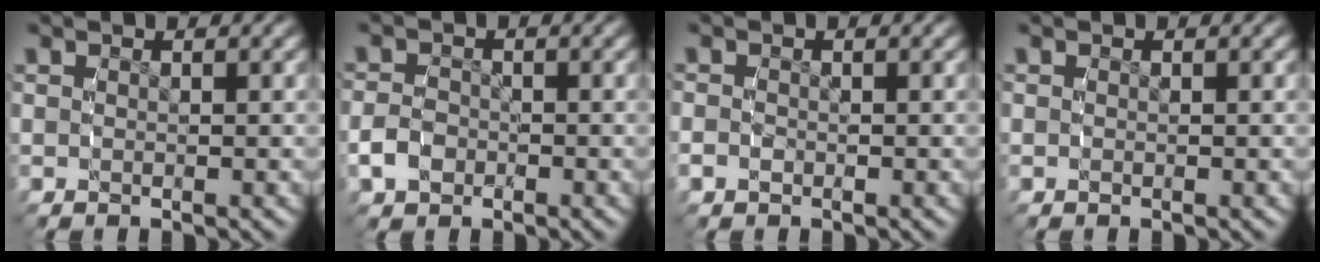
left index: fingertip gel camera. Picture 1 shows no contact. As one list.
[{"total": 2.2, "force": [-1.3, 1.7, 0.5], "torque": [-0.019, -0.002, -0.026]}, {"total": 1.6, "force": [-0.8, 1.4, 0.3], "torque": [-0.023, -0.009, -0.011]}, {"total": 0.8, "force": [-0.2, 0.7, 0.4], "torque": [-0.016, -0.004, -0.003]}]